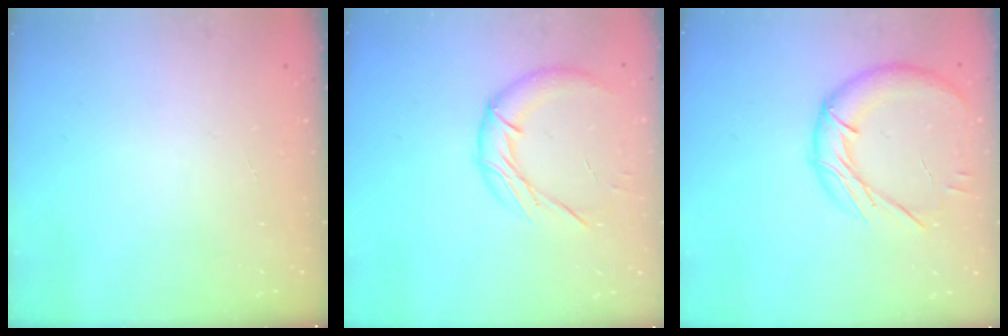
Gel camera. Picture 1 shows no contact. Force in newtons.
{"total": 12.8, "press": 12.7, "slide": 1.5}
{"total": 13.7, "press": 13.6, "slide": 1.1}